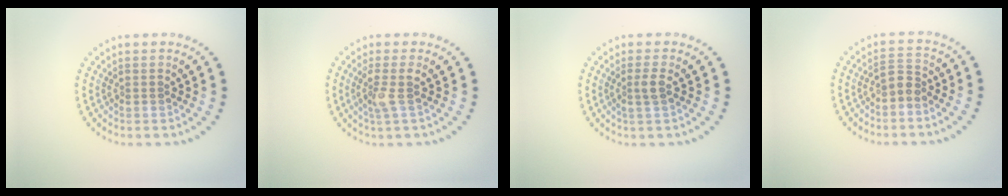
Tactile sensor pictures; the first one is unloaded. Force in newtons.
{"total": 2.0, "press": 1.5, "slide": 1.3}
{"total": 1.5, "press": 1.2, "slide": 0.9}
{"total": 1.7, "press": 1.3, "slide": 1.0}